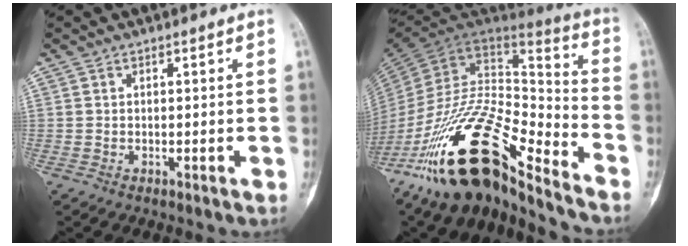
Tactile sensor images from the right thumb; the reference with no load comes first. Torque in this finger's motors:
{"motor_torque": [1.02, 0.76, 1.93, -0.84, 0.76]}